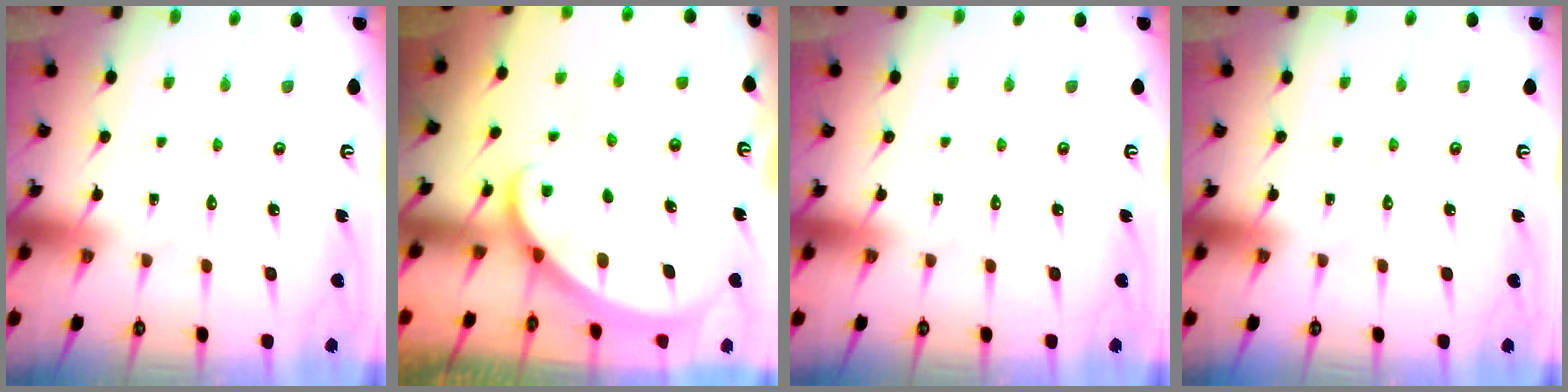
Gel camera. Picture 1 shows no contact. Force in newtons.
{"total": 2.1, "press": 2.1, "slide": 0.1}
{"total": 0.0}
{"total": 0.0}